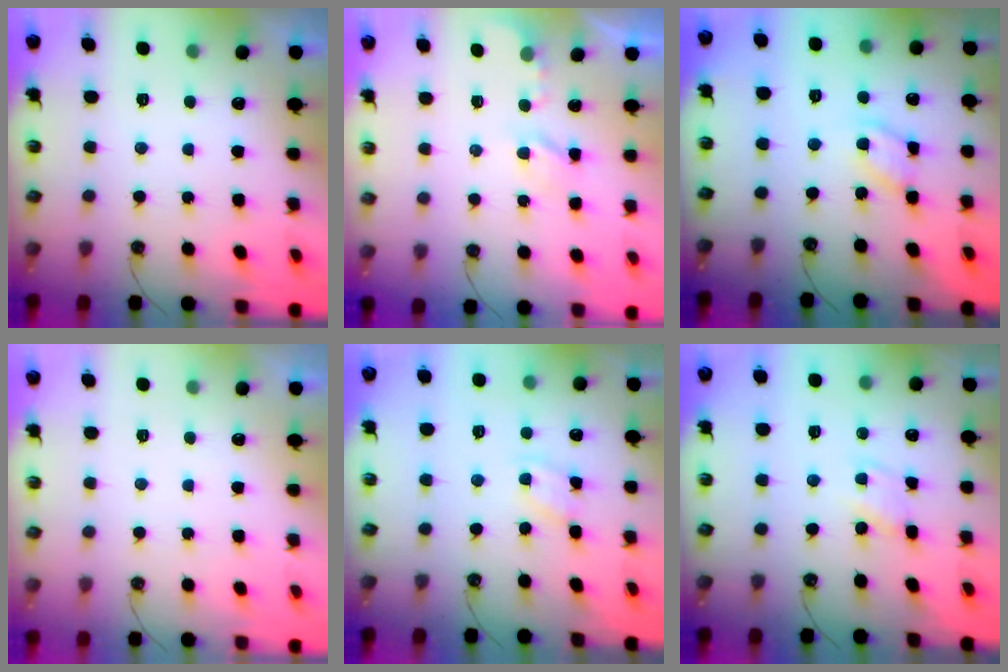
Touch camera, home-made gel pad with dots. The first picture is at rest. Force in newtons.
{"total": 2.7, "press": 2.7, "slide": 0.5}
{"total": 8.0, "press": 8.0, "slide": 0.5}
{"total": 0.0}
{"total": 2.1, "press": 2.1, "slide": 0.3}
{"total": 2.1, "press": 2.1, "slide": 0.3}